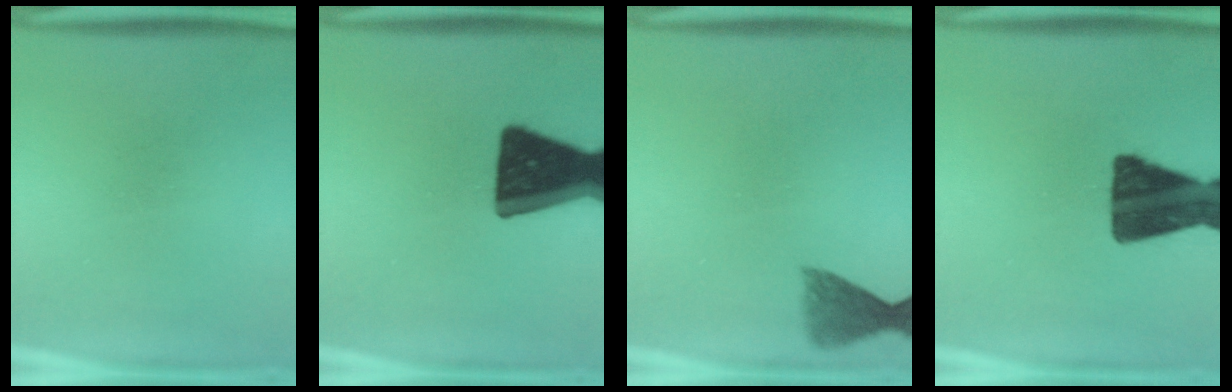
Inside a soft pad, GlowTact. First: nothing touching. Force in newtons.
{"total": 19.3}
{"total": 3.7}
{"total": 16.7}